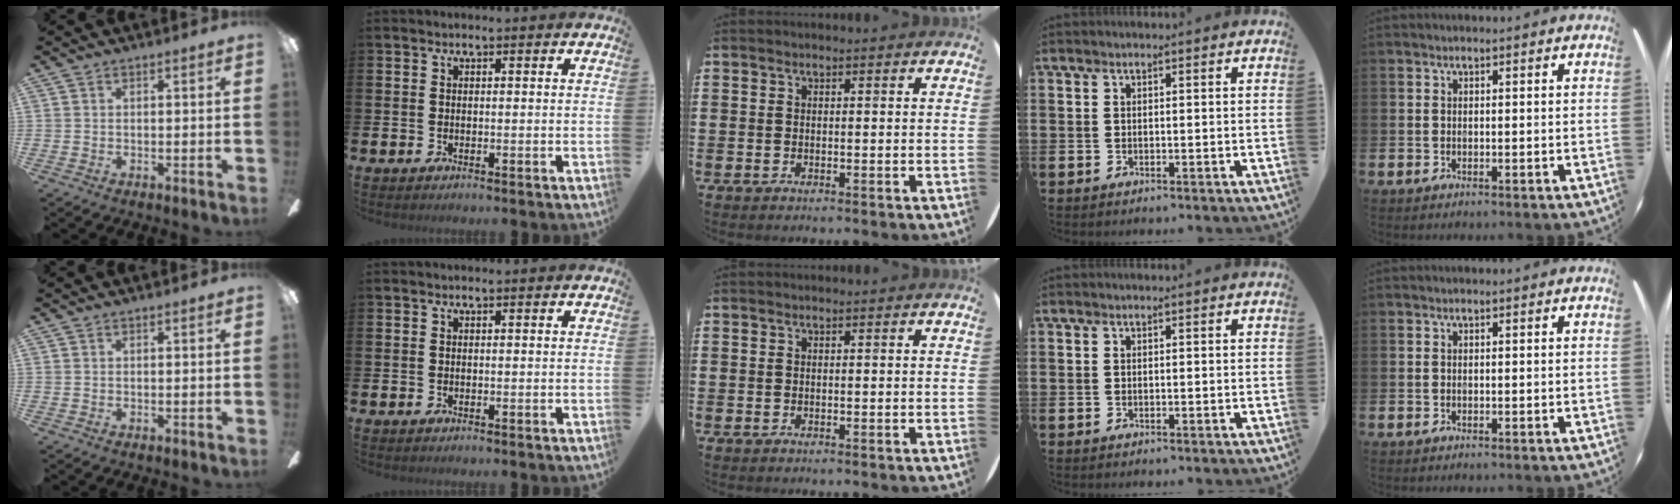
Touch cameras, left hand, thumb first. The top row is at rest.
{}